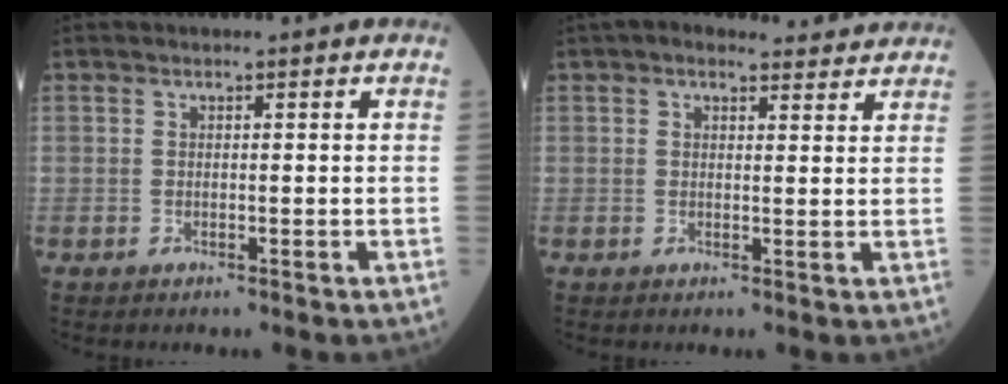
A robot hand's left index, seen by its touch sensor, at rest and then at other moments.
{"total": 6.3, "force": [5.5, 2.2, 2.1], "torque": [-0.026, 0.028, 0.068]}